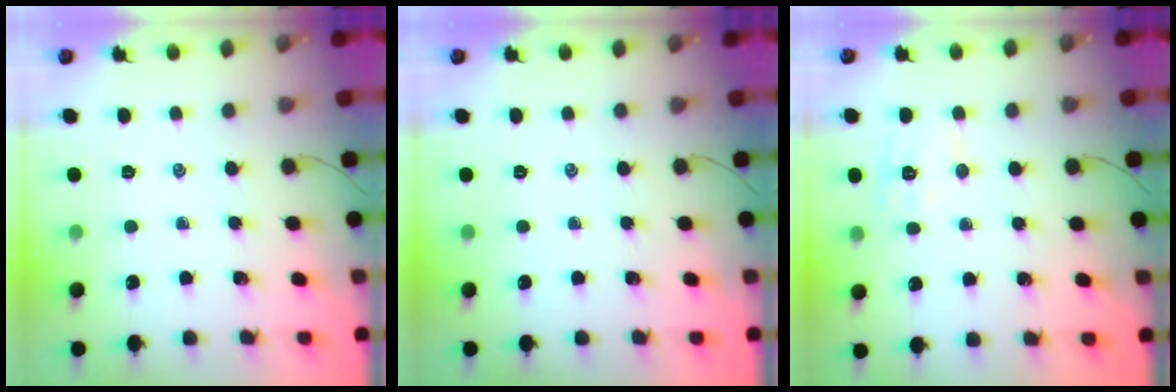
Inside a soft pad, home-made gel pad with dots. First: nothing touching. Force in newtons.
{"total": 0.0}
{"total": 7.1, "press": 7.0, "slide": 0.9}